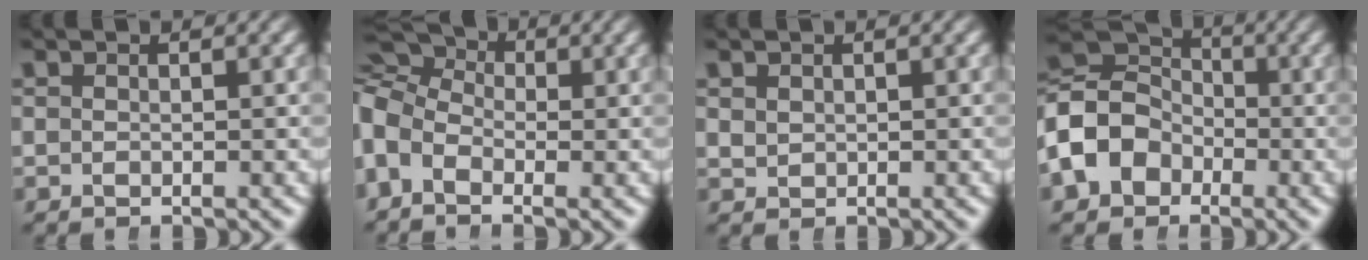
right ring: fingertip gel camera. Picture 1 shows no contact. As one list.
[{"total": 8.7, "force": [1.2, 7.4, 4.4], "torque": [-0.091, 0.006, -0.003]}, {"total": 1.0, "force": [0.7, 0.8, 0.0], "torque": [-0.005, -0.005, 0.024]}, {"total": 10.3, "force": [-0.6, 9.0, 4.9], "torque": [-0.125, -0.022, -0.008]}]